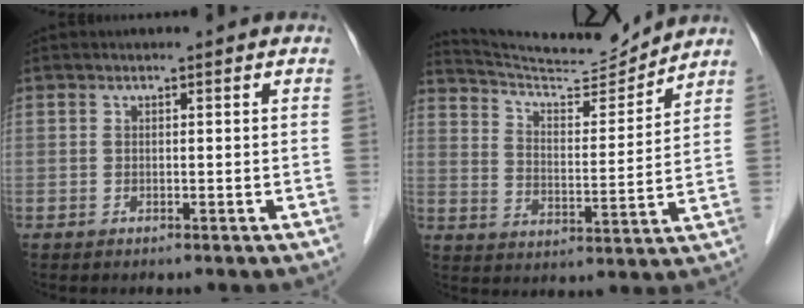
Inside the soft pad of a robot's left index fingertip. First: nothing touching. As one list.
[{"total": 12.7, "force": [12.4, -0.6, 2.4], "torque": [-0.049, -0.011, 0.203]}]